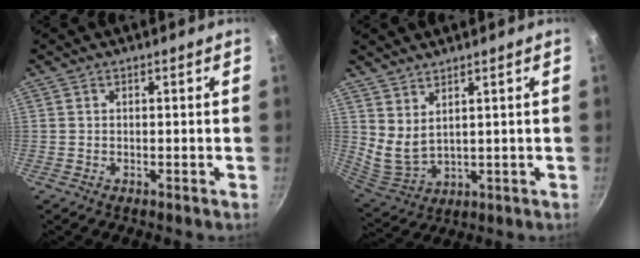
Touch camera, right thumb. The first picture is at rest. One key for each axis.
{"total": 5.9, "fx": 3.6, "fy": 2.6, "fz": 3.9, "tx": -0.064, "ty": -0.042, "tz": 0.080}